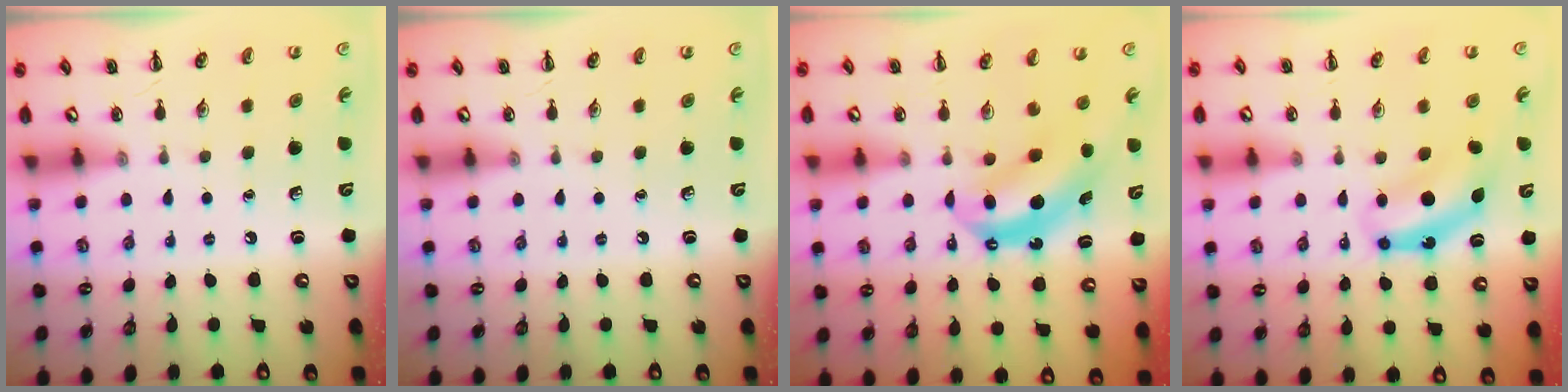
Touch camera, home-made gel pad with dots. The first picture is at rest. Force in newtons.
{"total": 0.0}
{"total": 6.4, "press": 6.3, "slide": 1.0}
{"total": 7.4, "press": 7.4, "slide": 0.2}